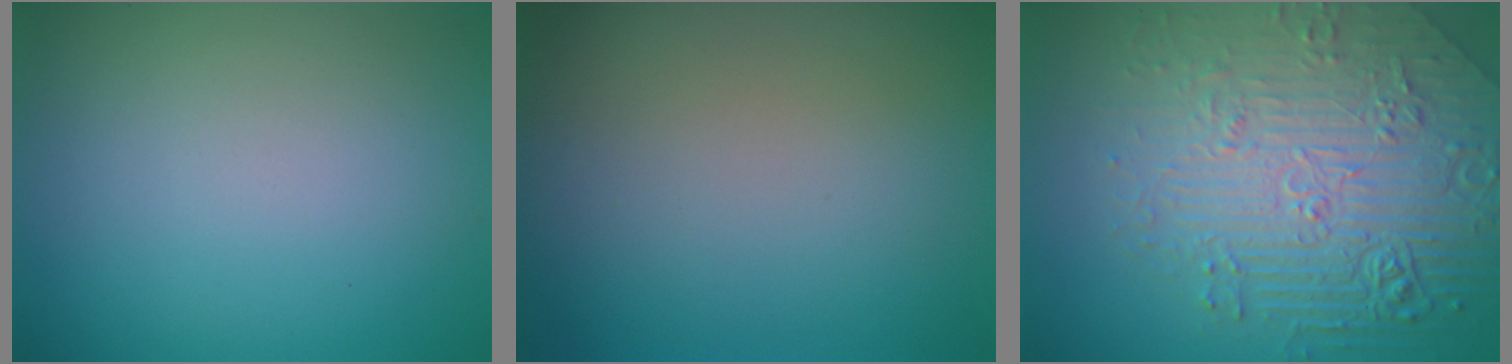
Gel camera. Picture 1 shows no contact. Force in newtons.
{"total": 0.0}
{"total": 8.2, "press": 6.2, "slide": 5.4}